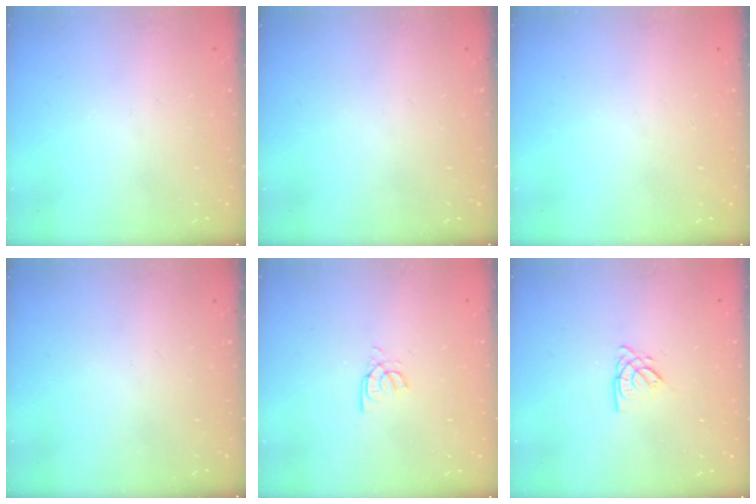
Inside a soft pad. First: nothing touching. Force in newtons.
{"total": 0.0}
{"total": 0.0}
{"total": 0.0}
{"total": 3.7, "press": 3.7, "slide": 0.1}
{"total": 3.1, "press": 3.1, "slide": 0.3}